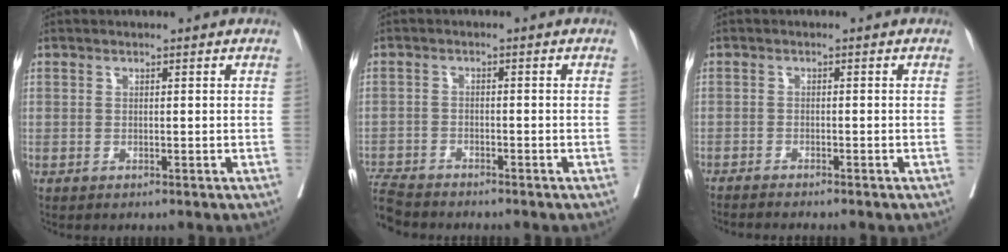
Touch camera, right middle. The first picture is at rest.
{"total": 6.2, "force": [-6.0, 0.8, 1.3], "torque": [-0.026, -0.016, -0.111]}
{"total": 4.7, "force": [-4.2, -0.1, 2.1], "torque": [-0.028, -0.009, -0.062]}